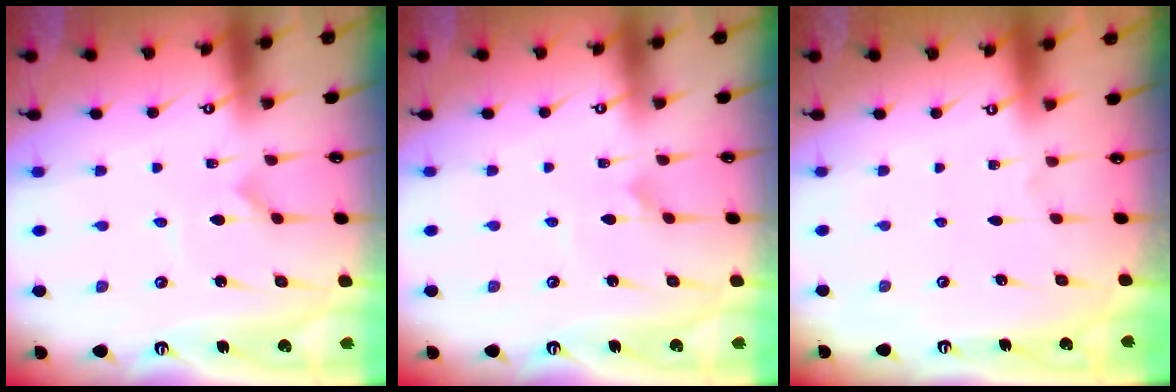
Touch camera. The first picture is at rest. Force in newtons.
{"total": 2.8, "press": 2.7, "slide": 0.3}
{"total": 0.0}